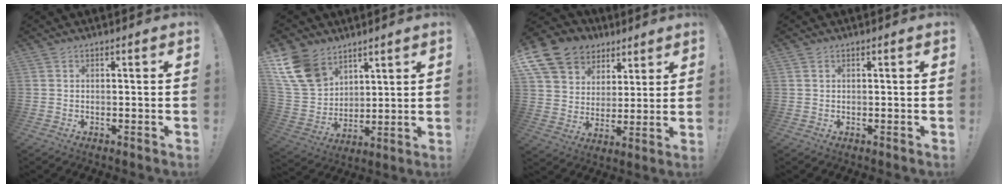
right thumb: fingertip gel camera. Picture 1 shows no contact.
{"total": 15.2, "force": [9.3, 10.2, 6.5], "torque": [-0.128, -0.049, 0.186]}
{"total": 14.8, "force": [8.6, 10.8, 5.3], "torque": [-0.081, -0.057, 0.174]}
{"total": 0.0}